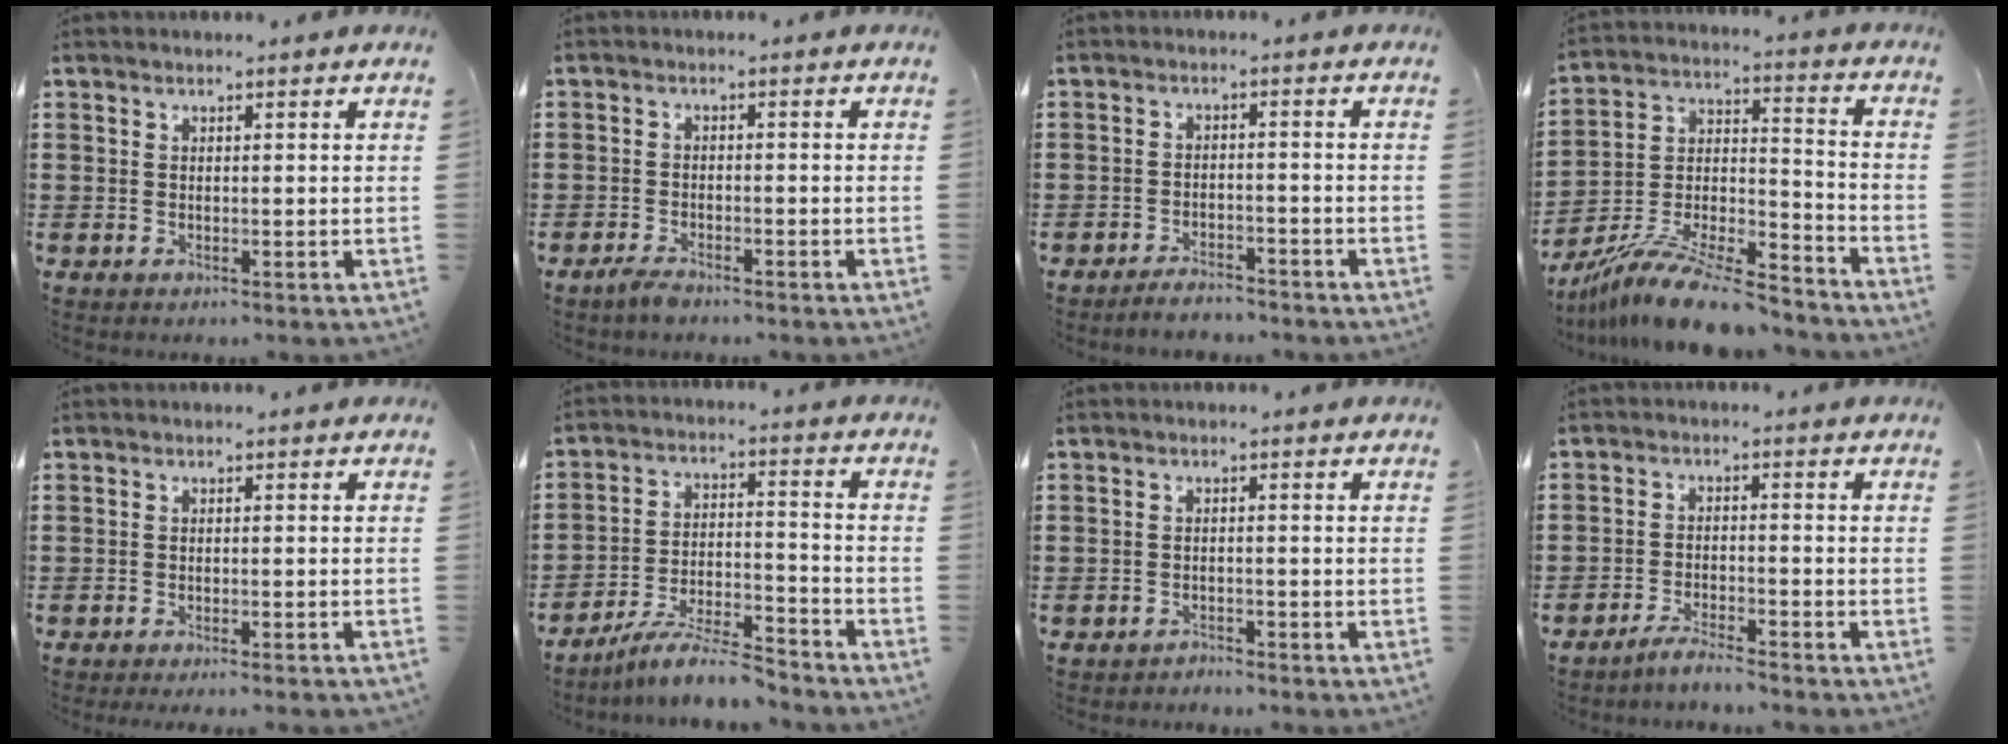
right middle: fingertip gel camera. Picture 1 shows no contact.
{"total": 1.9, "force": [-1.7, 0.6, 0.8], "torque": [-0.026, 0.000, -0.034]}
{"total": 2.9, "force": [-2.8, 0.4, 0.5], "torque": [-0.012, 0.001, -0.058]}
{"total": 13.3, "force": [-11.8, 1.4, 6.1], "torque": [-0.105, 0.032, -0.223]}
{"total": 1.0, "force": [-0.9, -0.3, 0.4], "torque": [-0.007, -0.002, -0.017]}
{"total": 8.2, "force": [-7.4, 0.8, 3.4], "torque": [-0.063, 0.011, -0.142]}
{"total": 1.3, "force": [-1.3, 0.1, 0.0], "torque": [-0.004, 0.001, -0.029]}
{"total": 3.1, "force": [-3.0, 0.1, 0.6], "torque": [-0.019, 0.000, -0.063]}